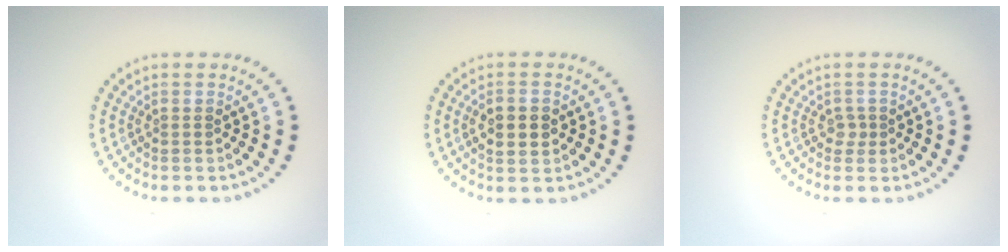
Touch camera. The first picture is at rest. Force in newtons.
{"total": 2.6, "press": 2.6, "slide": 0.1}
{"total": 0.9, "press": 0.6, "slide": 0.6}